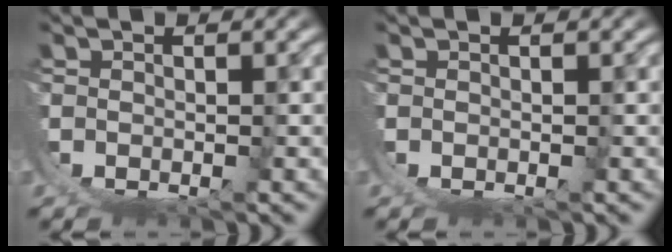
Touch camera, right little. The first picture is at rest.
{"total": 0.0}